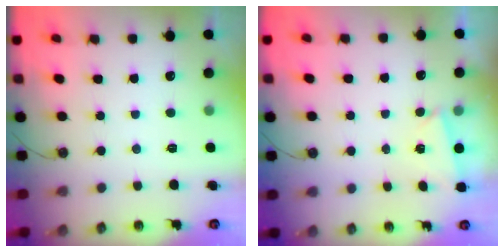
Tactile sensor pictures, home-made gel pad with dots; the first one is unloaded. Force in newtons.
{"total": 1.2, "press": 1.1, "slide": 0.5}